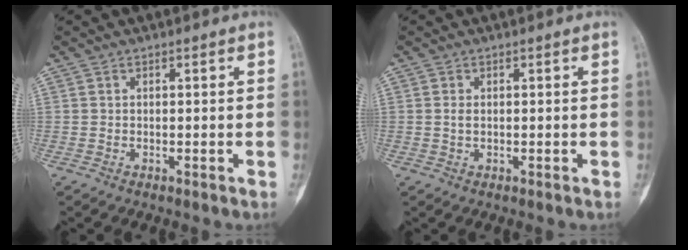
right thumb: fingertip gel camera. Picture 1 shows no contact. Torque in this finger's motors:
{"motor_torque": [-0.42, -0.02, 0.44, -0.08, 0.01]}